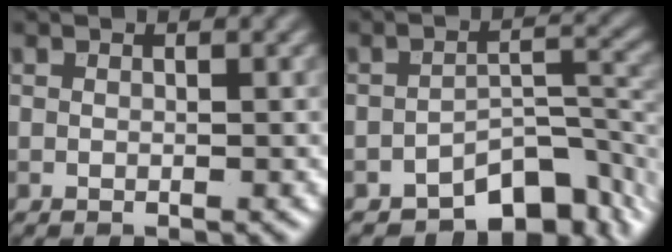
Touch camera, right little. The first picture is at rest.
{"total": 7.0, "force": [-4.7, 3.2, 3.9], "torque": [-0.034, -0.004, -0.077]}